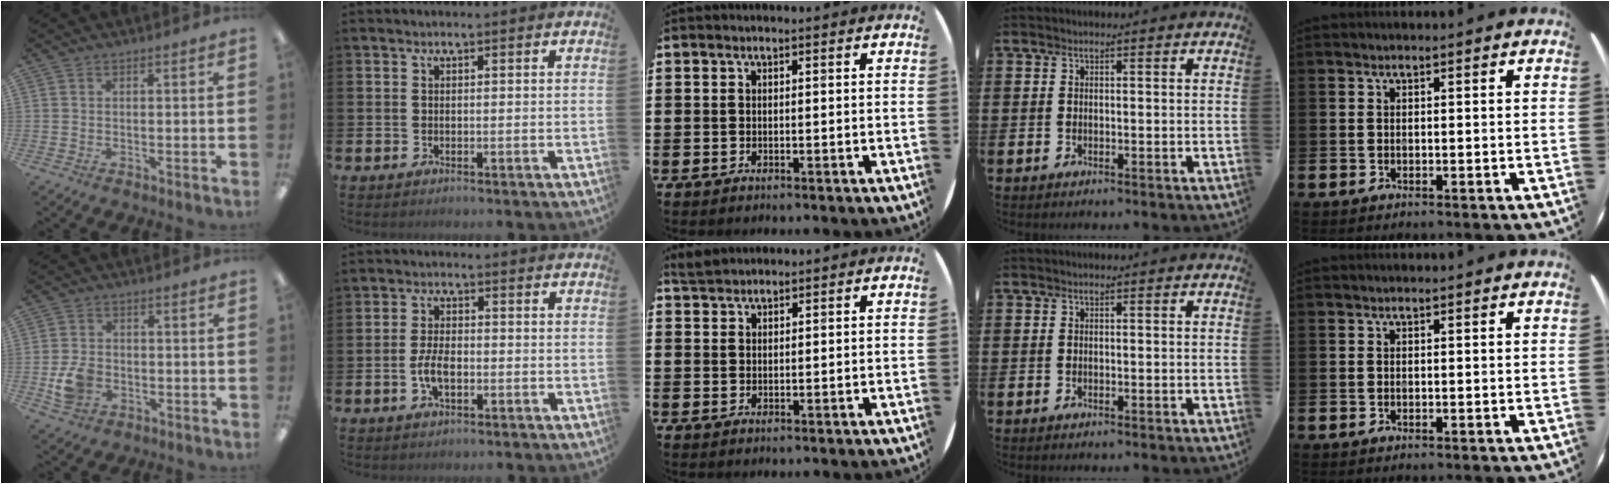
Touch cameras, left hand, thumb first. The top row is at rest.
{"thumb": {"total": 6.5, "force": [-1.6, 5.1, 3.8], "torque": [-0.065, 0.002, -0.031]}, "index": {"total": 4.0, "force": [-1.0, 1.9, 3.4], "torque": [-0.061, 0.001, -0.020]}, "middle": {"total": 2.1, "force": [2.0, 0.5, 0.3], "torque": [-0.001, 0.002, 0.037]}}